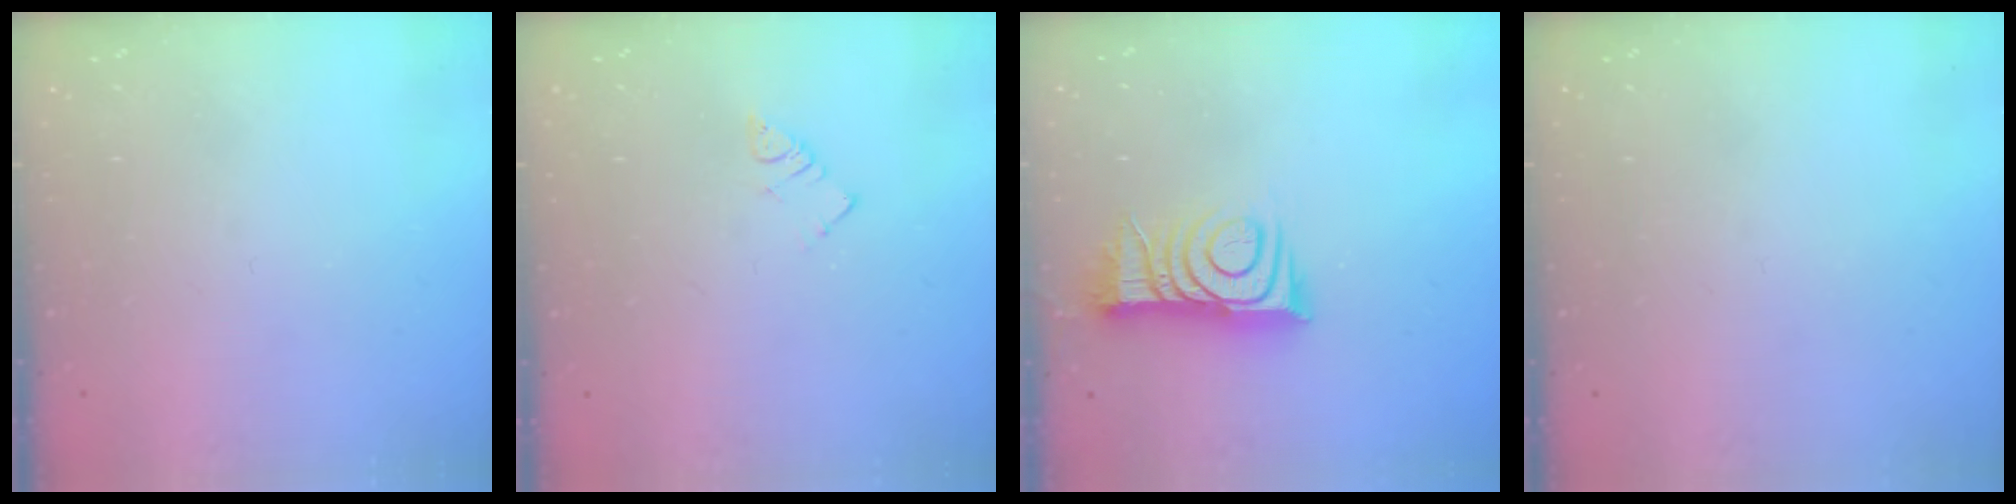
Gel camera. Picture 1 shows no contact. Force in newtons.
{"total": 2.5, "press": 2.5, "slide": 0.1}
{"total": 10.8, "press": 10.8, "slide": 0.3}
{"total": 0.0}